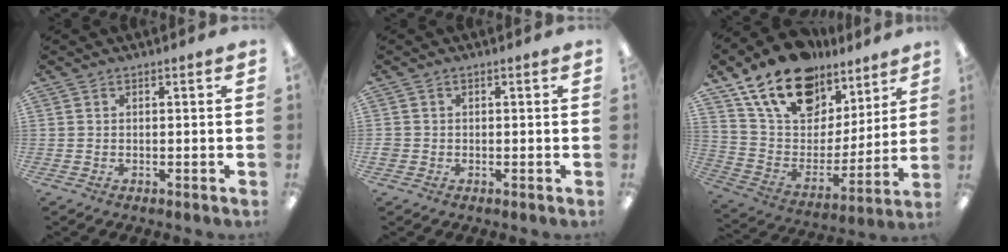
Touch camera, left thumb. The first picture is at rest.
{"total": 1.3, "force": [-0.3, 1.2, 0.4], "torque": [-0.007, 0.004, -0.006]}
{"total": 19.6, "force": [14.0, 11.2, 7.9], "torque": [-0.144, -0.087, 0.254]}